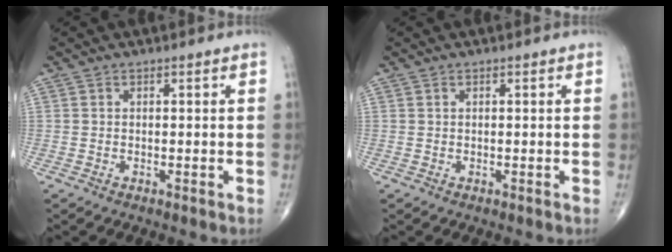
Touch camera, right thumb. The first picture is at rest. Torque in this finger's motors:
{"motor_torque": [-0.05, 0.00, -0.03, 0.00, 0.00]}